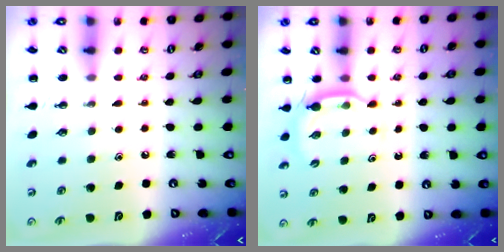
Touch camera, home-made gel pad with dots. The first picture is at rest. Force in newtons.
{"total": 2.9, "press": 2.8, "slide": 0.7}